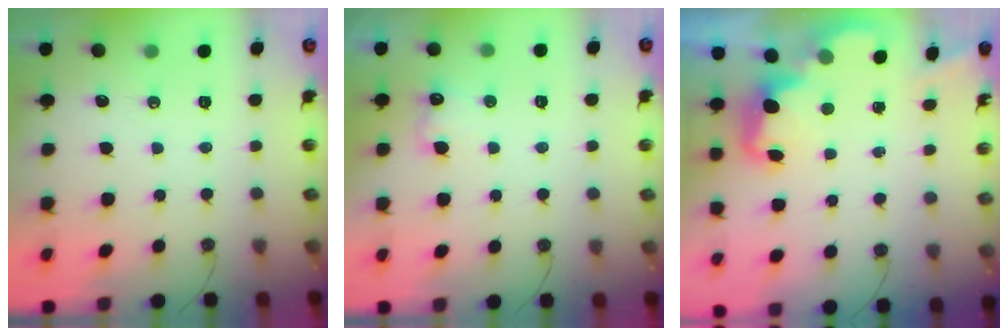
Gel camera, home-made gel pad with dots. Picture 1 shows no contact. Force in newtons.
{"total": 6.6, "press": 6.5, "slide": 1.1}
{"total": 2.5, "press": 2.4, "slide": 0.6}